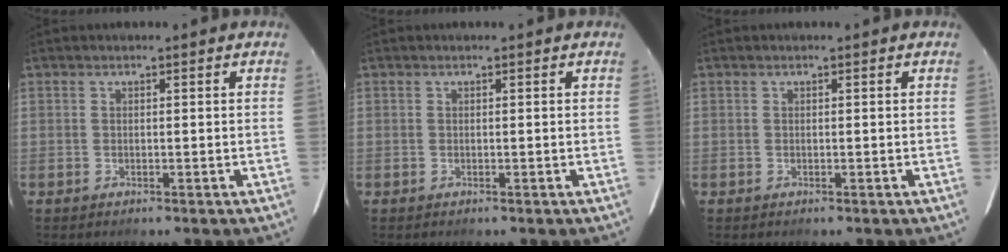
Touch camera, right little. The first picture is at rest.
{"total": 0.0}
{"total": 0.0}